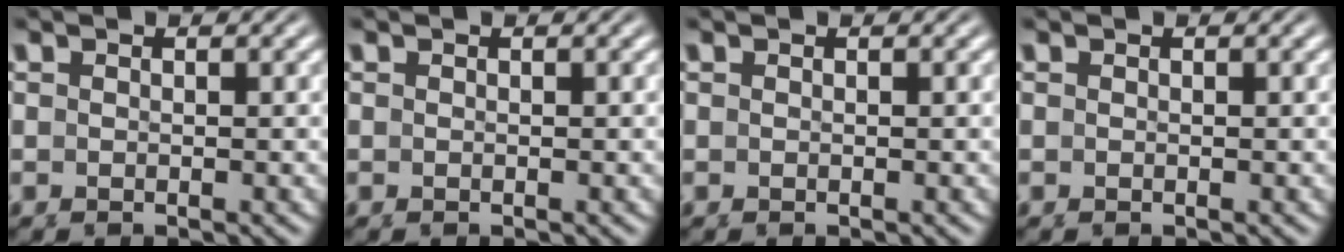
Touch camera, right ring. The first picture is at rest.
{"total": 1.5, "force": [-0.3, -1.4, -0.5], "torque": [0.016, -0.011, 0.006]}
{"total": 0.0}
{"total": 0.0}